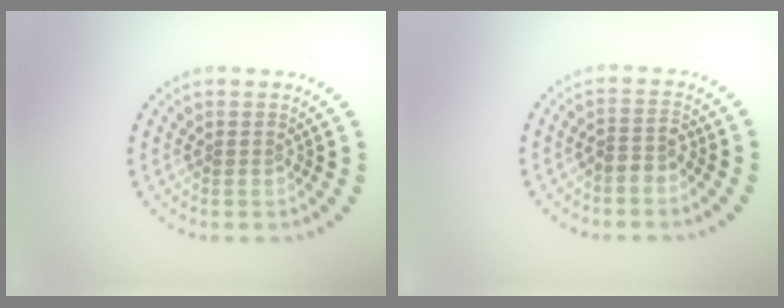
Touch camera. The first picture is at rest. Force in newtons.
{"total": 1.8, "press": 1.5, "slide": 1.0}